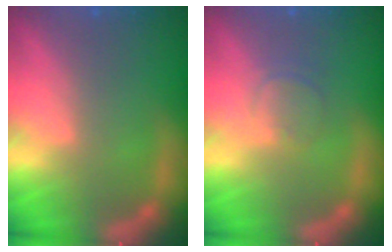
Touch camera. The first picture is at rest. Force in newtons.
{"total": 1.9}